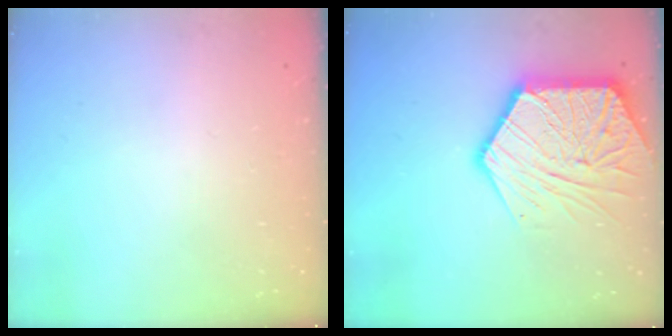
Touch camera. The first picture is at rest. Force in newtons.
{"total": 19.8, "press": 19.7, "slide": 1.9}